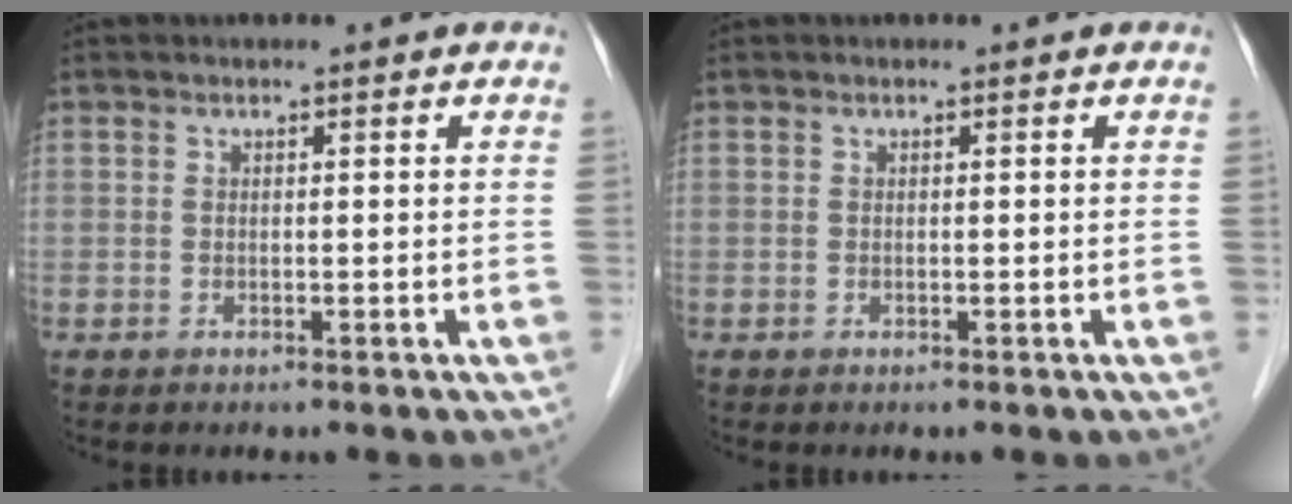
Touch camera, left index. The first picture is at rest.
{"total": 0.0}